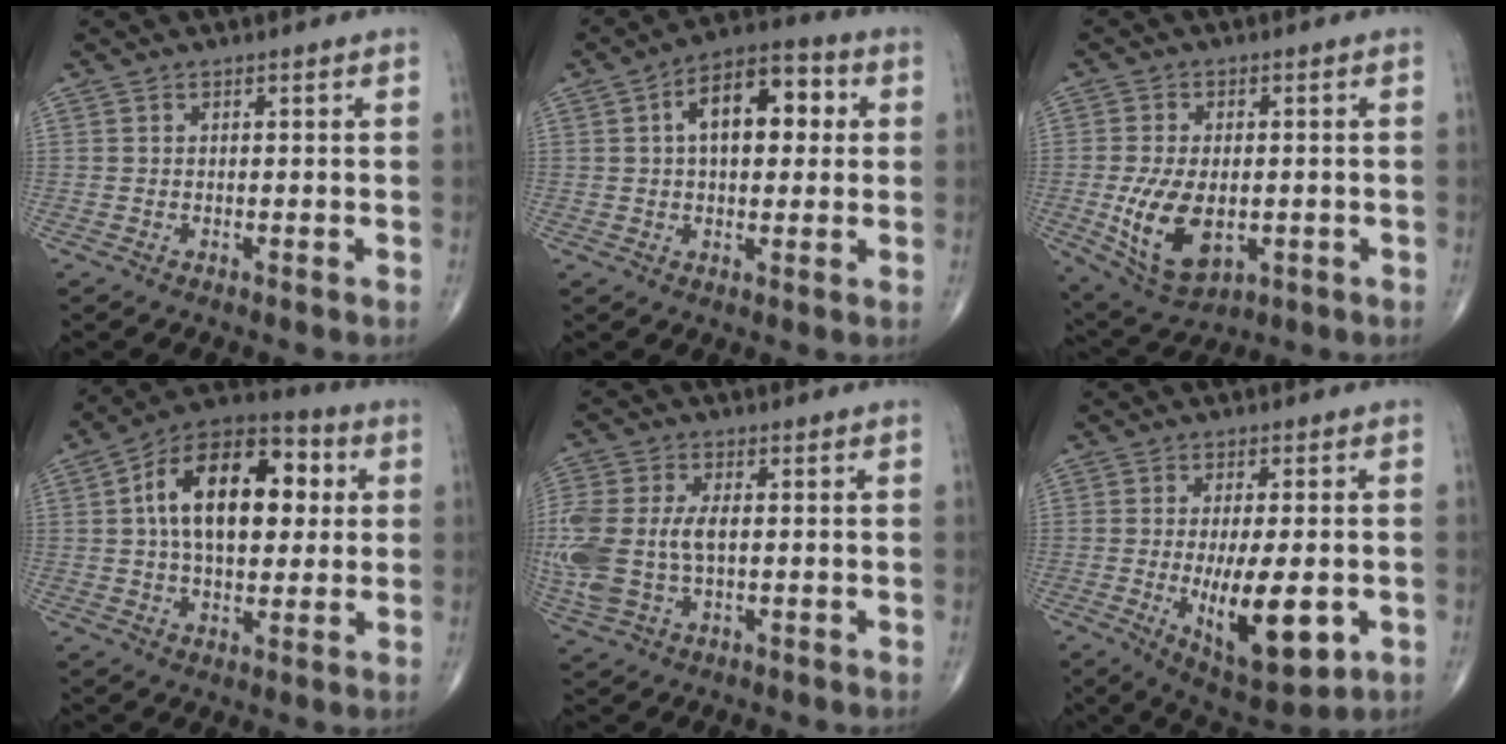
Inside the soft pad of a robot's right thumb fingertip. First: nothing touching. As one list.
[{"total": 12.7, "force": [2.7, 6.9, 10.3], "torque": [-0.133, 0.022, 0.034]}, {"total": 12.1, "force": [-2.2, 6.9, 9.7], "torque": [-0.174, -0.009, -0.023]}, {"total": 19.8, "force": [3.6, 11.1, 16.0], "torque": [-0.227, 0.021, 0.048]}, {"total": 14.1, "force": [-0.4, 8.4, 11.4], "torque": [-0.295, 0.002, 0.001]}, {"total": 14.6, "force": [-3.2, 5.5, 13.1], "torque": [-0.199, -0.017, -0.035]}]